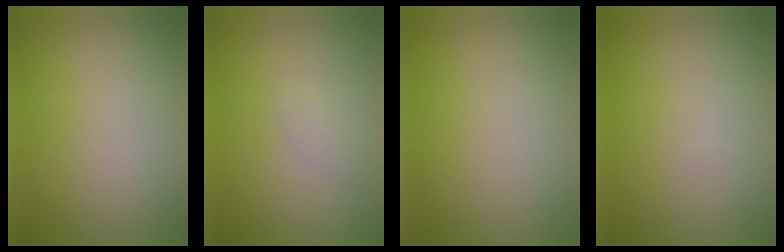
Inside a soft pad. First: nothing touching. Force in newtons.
{"total": 0.8, "press": 0.8, "slide": 0.0}
{"total": 0.0}
{"total": 0.0}